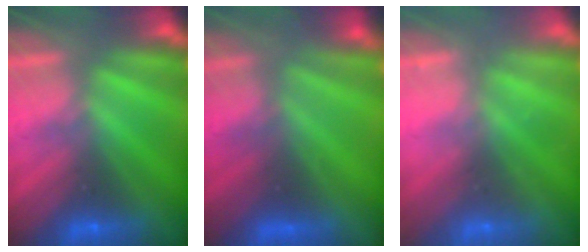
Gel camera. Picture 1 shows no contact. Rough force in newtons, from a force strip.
{"total": 7.5}
{"total": 2.2}